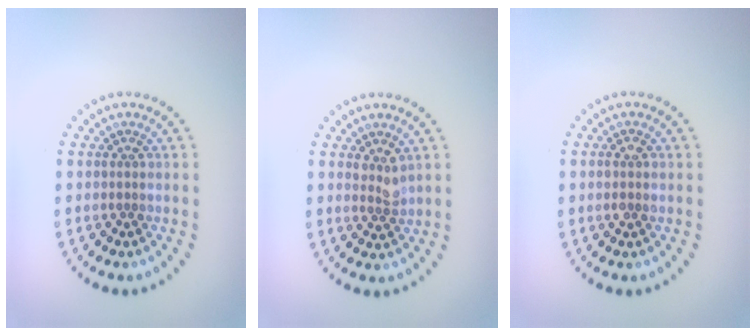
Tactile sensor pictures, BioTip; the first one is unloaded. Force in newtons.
{"total": 1.3, "press": 1.0, "slide": 0.8}
{"total": 1.2, "press": 1.2, "slide": 0.3}